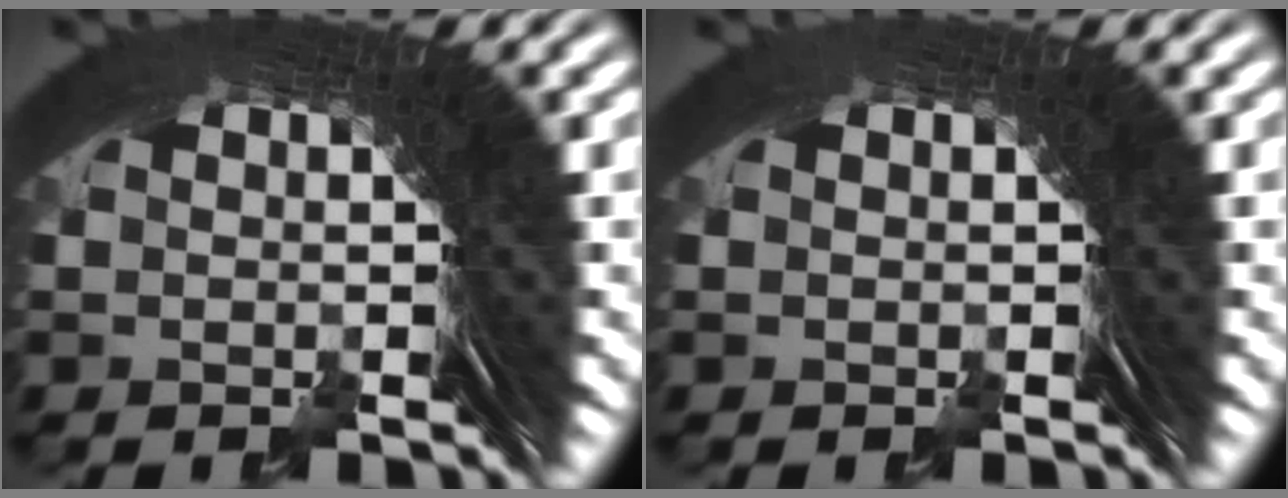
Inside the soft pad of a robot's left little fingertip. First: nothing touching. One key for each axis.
{"total": 0.0}